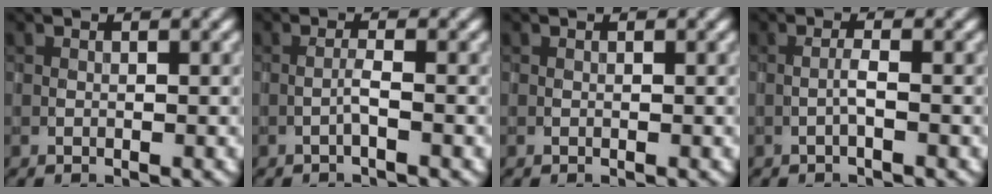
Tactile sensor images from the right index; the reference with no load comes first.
{"total": 1.1, "force": [-0.5, 0.0, 1.0], "torque": [-0.019, 0.006, -0.013]}
{"total": 0.0}
{"total": 1.1, "force": [-0.4, 0.0, 1.0], "torque": [-0.020, 0.004, -0.010]}